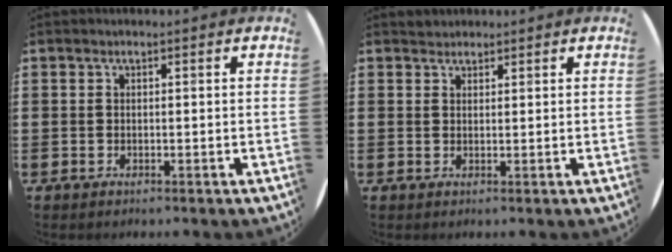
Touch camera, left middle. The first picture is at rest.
{"total": 1.3, "force": [1.2, 0.4, -0.2], "torque": [0.009, 0.000, 0.023]}